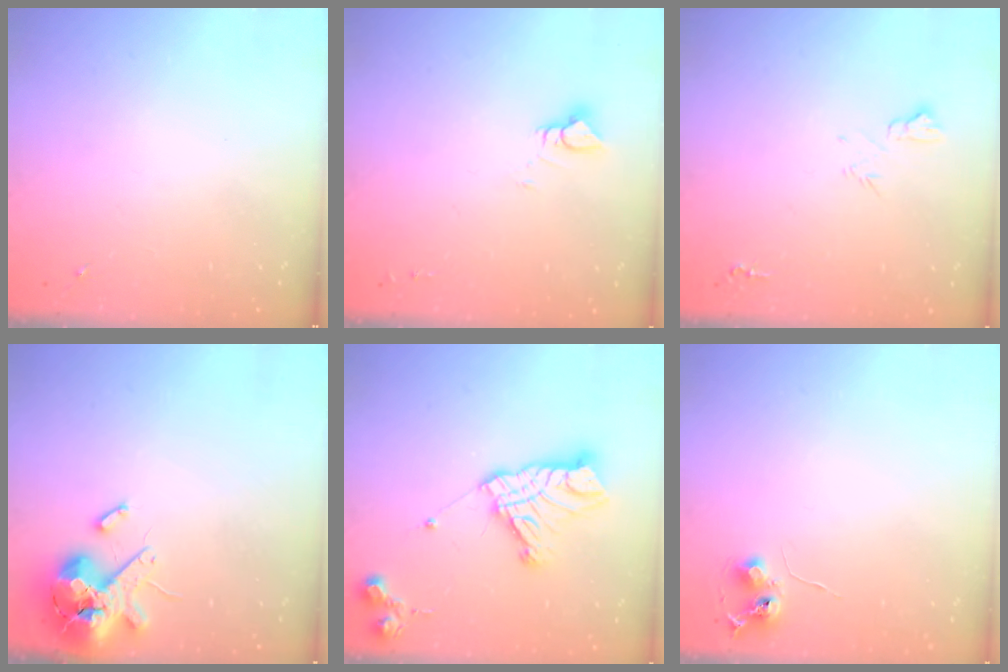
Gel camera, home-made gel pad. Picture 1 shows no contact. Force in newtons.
{"total": 4.0, "press": 4.0, "slide": 0.3}
{"total": 5.8, "press": 5.8, "slide": 0.7}
{"total": 13.2, "press": 13.0, "slide": 2.2}
{"total": 16.2, "press": 16.1, "slide": 1.6}
{"total": 6.4, "press": 6.3, "slide": 0.7}